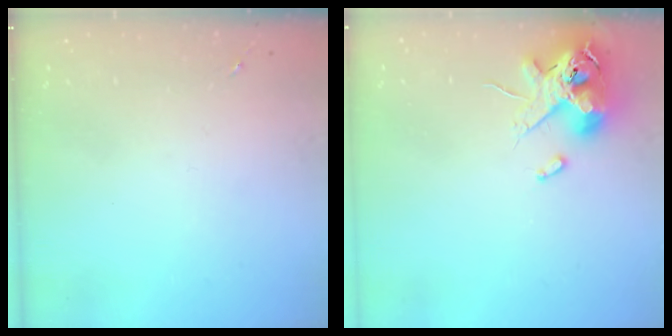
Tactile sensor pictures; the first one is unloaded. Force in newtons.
{"total": 12.9, "press": 12.7, "slide": 2.2}